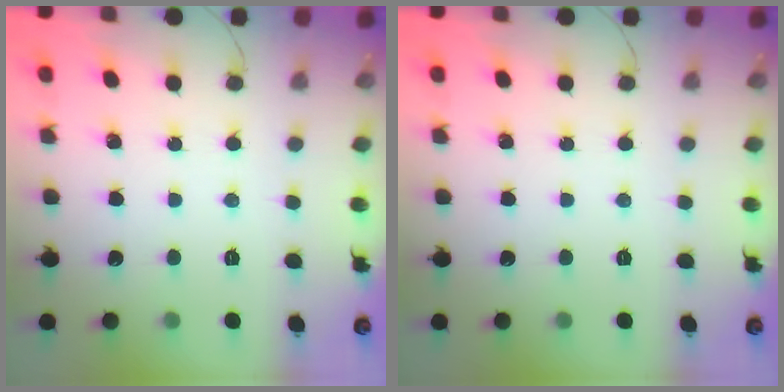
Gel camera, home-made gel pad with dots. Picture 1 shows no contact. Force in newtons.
{"total": 0.0}